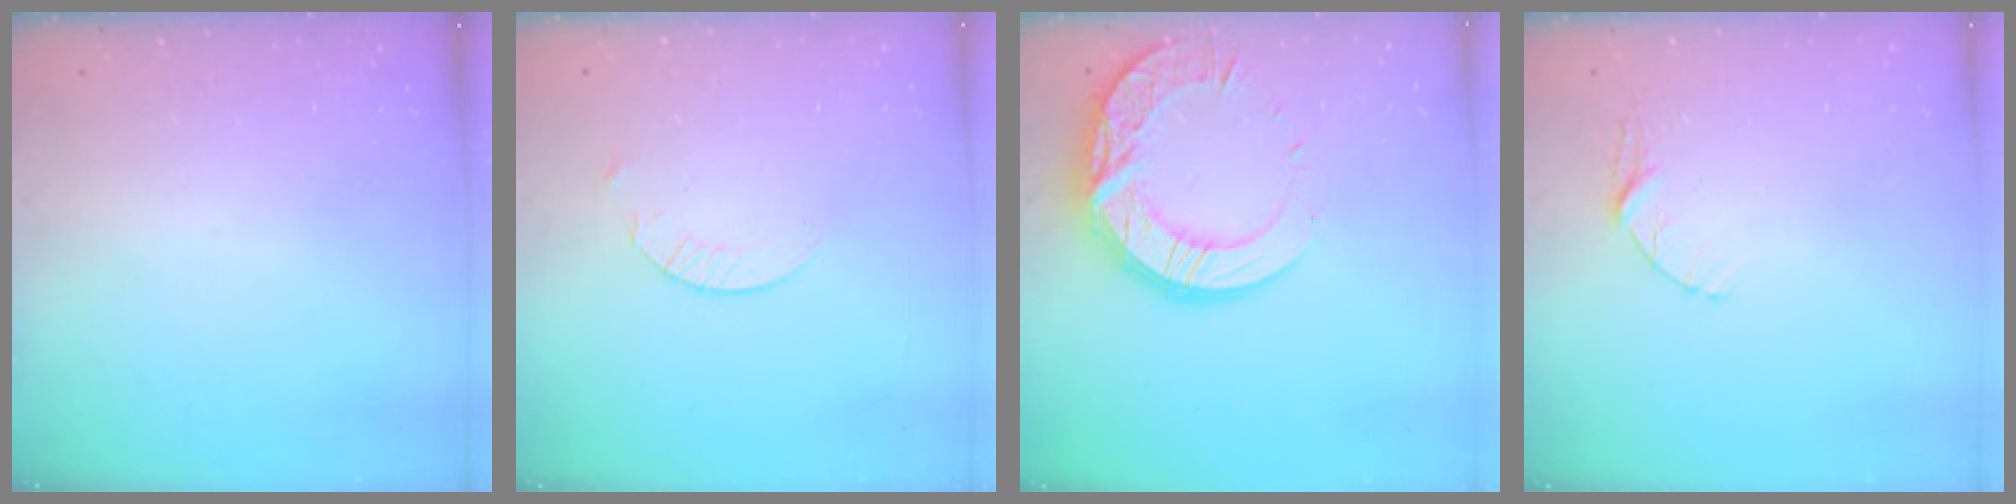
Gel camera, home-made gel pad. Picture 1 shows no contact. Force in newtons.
{"total": 2.4, "press": 2.4, "slide": 0.3}
{"total": 18.7, "press": 18.7, "slide": 1.4}
{"total": 3.4, "press": 3.3, "slide": 0.5}